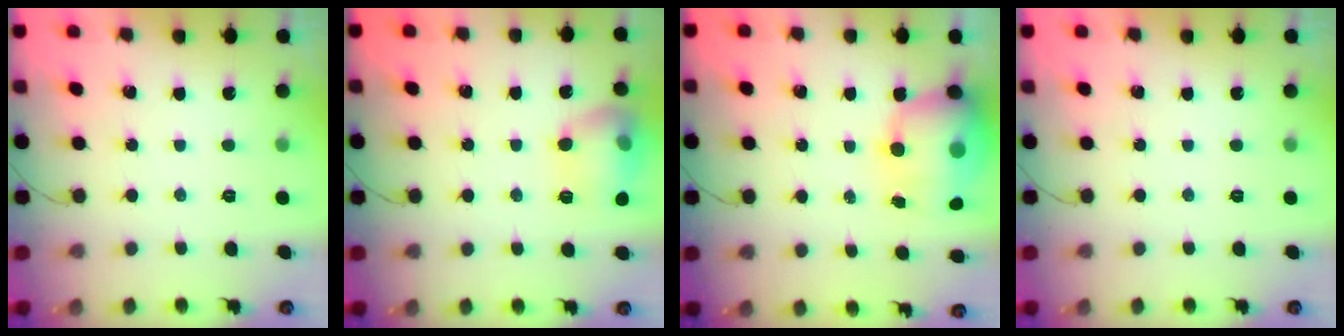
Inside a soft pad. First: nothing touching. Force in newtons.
{"total": 13.3, "press": 13.2, "slide": 1.2}
{"total": 12.8, "press": 12.4, "slide": 3.3}
{"total": 0.0}